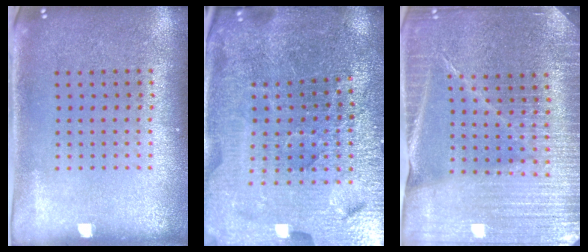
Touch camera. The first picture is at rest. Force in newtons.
{"total": 5.2, "press": 4.9, "slide": 1.7}
{"total": 4.3, "press": 4.0, "slide": 1.5}